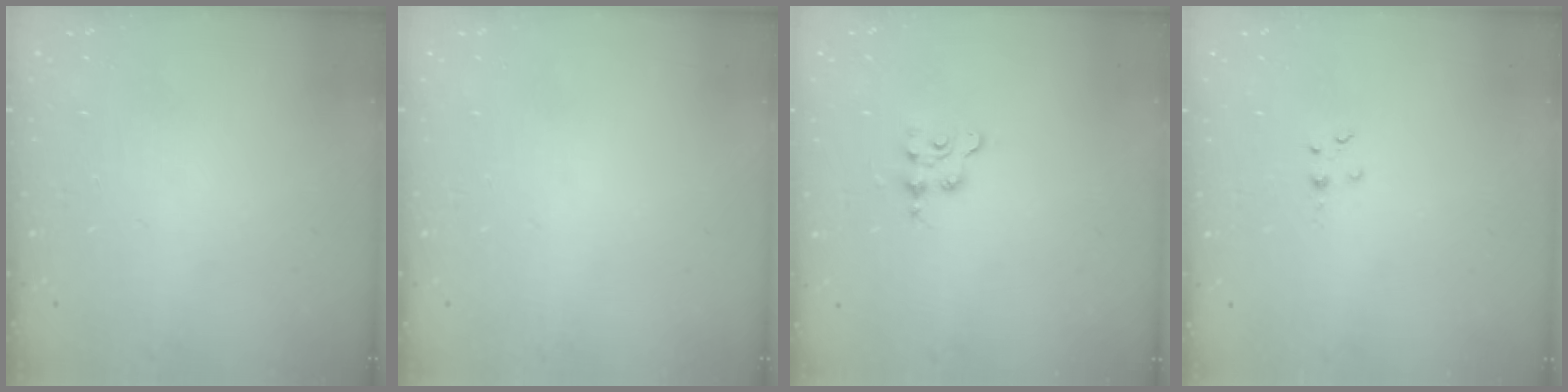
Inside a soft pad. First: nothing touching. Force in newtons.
{"total": 0.0}
{"total": 2.3, "press": 2.3, "slide": 0.3}
{"total": 1.0, "press": 1.0, "slide": 0.1}